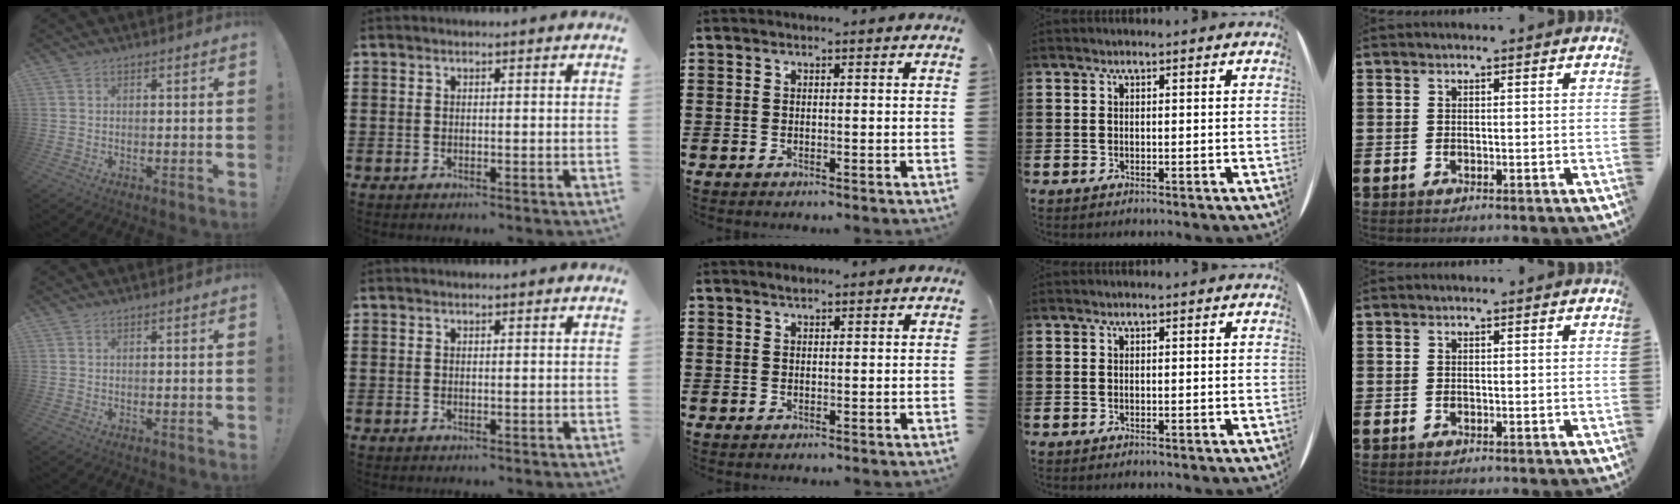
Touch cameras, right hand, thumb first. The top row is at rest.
{"middle": {"total": 0.6, "force": [0.5, 0.3, 0.2], "torque": [-0.006, 0.001, 0.009]}}